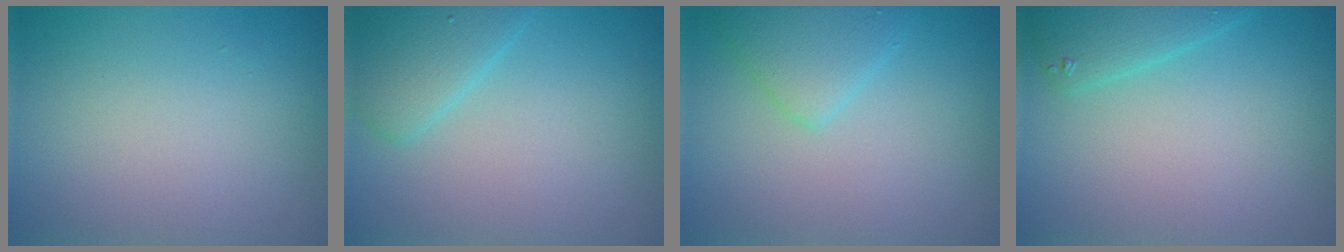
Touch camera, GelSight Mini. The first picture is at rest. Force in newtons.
{"total": 3.5, "press": 3.5, "slide": 0.2}
{"total": 2.8, "press": 2.8, "slide": 0.2}
{"total": 2.9, "press": 2.9, "slide": 0.2}